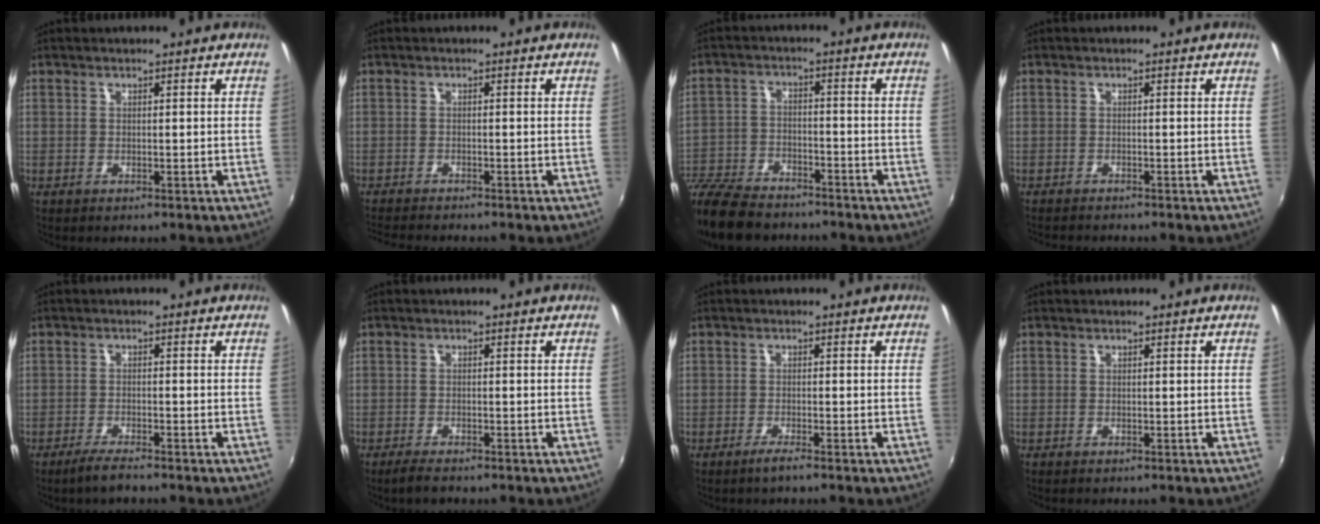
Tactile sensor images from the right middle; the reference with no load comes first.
{"total": 4.9, "force": [-4.6, 0.0, 1.7], "torque": [-0.044, -0.020, -0.081]}
{"total": 16.5, "force": [-13.3, 6.6, 7.2], "torque": [-0.184, -0.023, -0.233]}
{"total": 3.2, "force": [-3.0, 0.2, 1.0], "torque": [-0.027, -0.016, -0.051]}
{"total": 3.5, "force": [-2.8, 0.3, 2.0], "torque": [-0.055, -0.006, -0.056]}
{"total": 2.7, "force": [-2.2, 0.5, 1.4], "torque": [-0.036, -0.009, -0.041]}
{"total": 2.0, "force": [-1.5, -0.2, 1.2], "torque": [-0.030, -0.005, -0.032]}
{"total": 0.0}